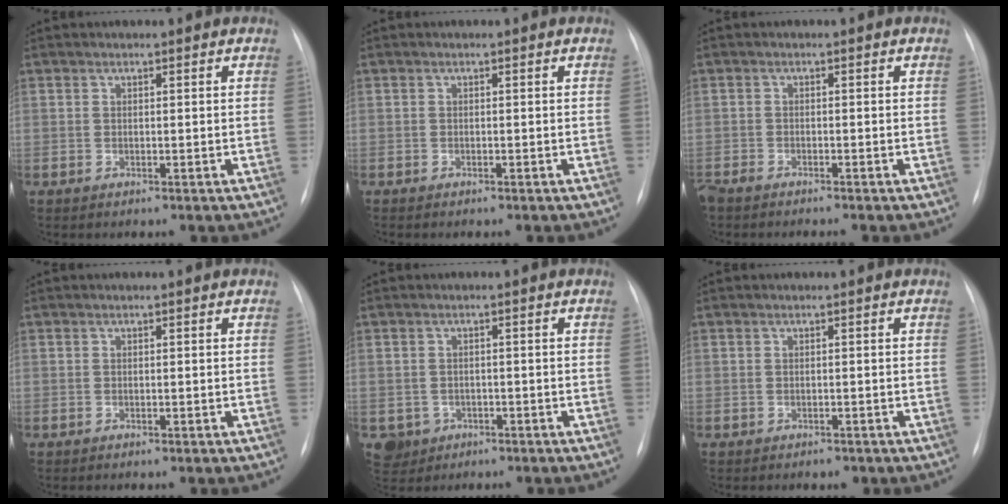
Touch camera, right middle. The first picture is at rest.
{"total": 0.6, "force": [-0.5, 0.0, 0.3], "torque": [-0.011, -0.002, -0.007]}
{"total": 3.7, "force": [-3.3, 0.4, 1.6], "torque": [-0.024, -0.008, -0.053]}
{"total": 0.0}
{"total": 3.9, "force": [-1.6, 3.5, 0.5], "torque": [-0.005, 0.006, -0.020]}
{"total": 0.9, "force": [-0.7, 0.5, 0.4], "torque": [-0.008, 0.000, -0.004]}